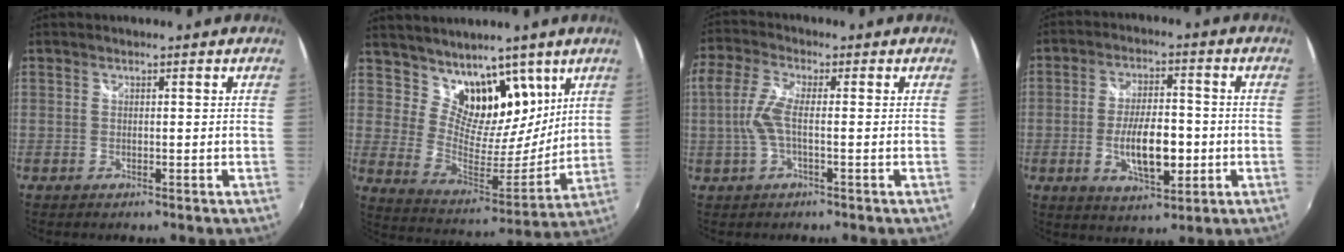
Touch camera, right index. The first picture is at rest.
{"total": 15.6, "force": [9.8, 9.5, 7.7], "torque": [-0.120, -0.012, 0.173]}
{"total": 6.1, "force": [-0.7, 1.6, 5.8], "torque": [-0.131, 0.006, -0.013]}
{"total": 10.6, "force": [-2.3, 4.2, 9.5], "torque": [-0.175, -0.005, -0.031]}